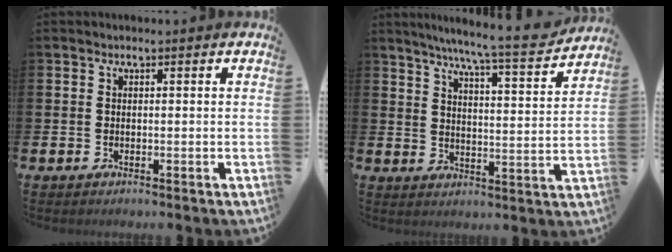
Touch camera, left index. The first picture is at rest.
{"total": 7.9, "force": [7.2, -0.1, 3.2], "torque": [-0.074, -0.050, 0.122]}